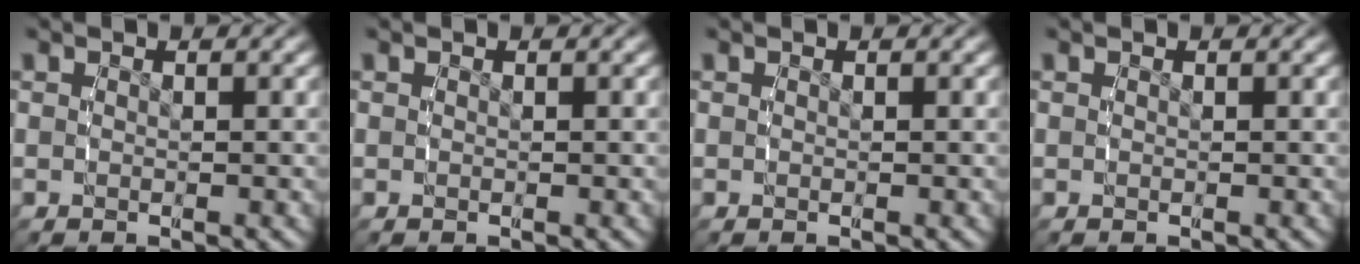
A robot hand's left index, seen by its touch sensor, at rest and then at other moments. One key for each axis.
{"total": 0.0}
{"total": 0.0}
{"total": 0.0}